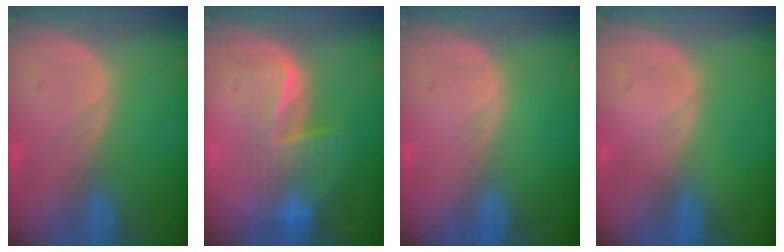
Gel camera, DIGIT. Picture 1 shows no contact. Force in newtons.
{"total": 6.8, "press": 6.4, "slide": 2.3}
{"total": 0.0}
{"total": 0.0}